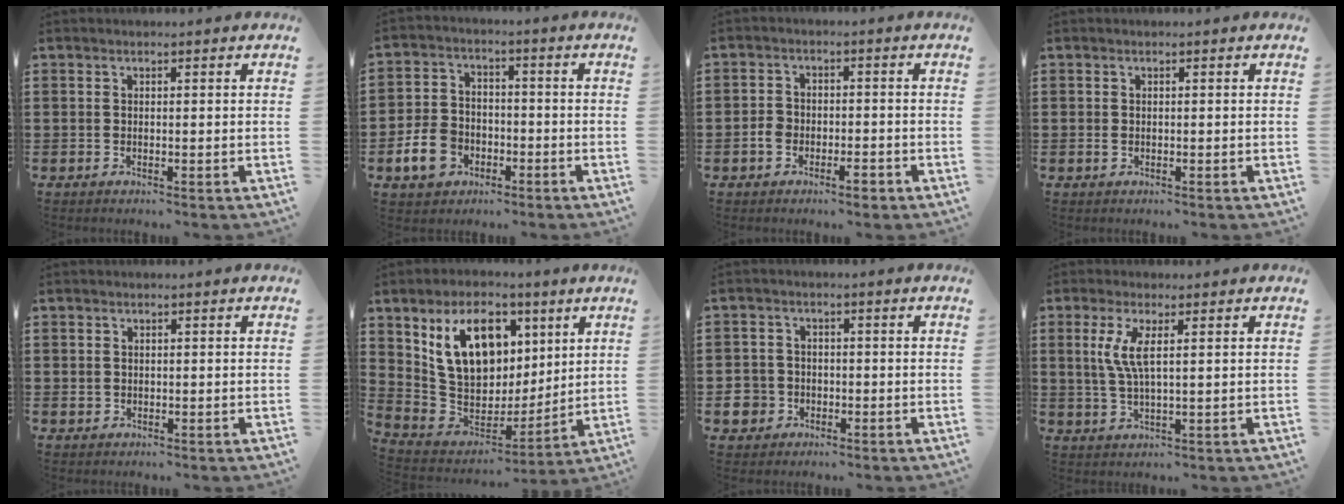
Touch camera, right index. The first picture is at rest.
{"total": 7.4, "force": [-3.1, 5.5, 3.8], "torque": [-0.104, 0.008, -0.061]}
{"total": 3.2, "force": [-1.7, 2.0, 1.8], "torque": [-0.043, 0.001, -0.035]}
{"total": 0.6, "force": [-0.1, 0.4, 0.4], "torque": [-0.010, 0.000, -0.002]}
{"total": 0.9, "force": [0.1, 0.9, 0.2], "torque": [-0.007, 0.003, 0.002]}
{"total": 13.8, "force": [6.2, 9.2, 8.3], "torque": [-0.166, -0.008, 0.121]}
{"total": 4.3, "force": [-1.7, 3.8, 1.2], "torque": [-0.054, -0.004, -0.037]}
{"total": 4.9, "force": [1.4, 1.1, 4.6], "torque": [-0.102, -0.002, 0.020]}